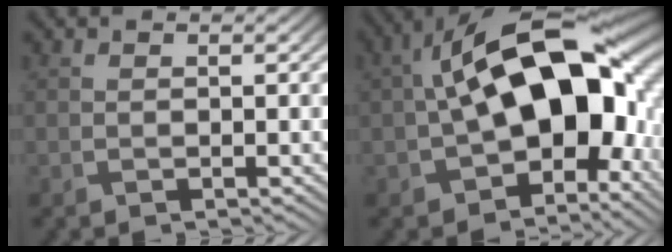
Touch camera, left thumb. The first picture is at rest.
{"total": 18.2, "force": [-0.2, 10.7, 14.7], "torque": [-0.233, 0.005, -0.014]}